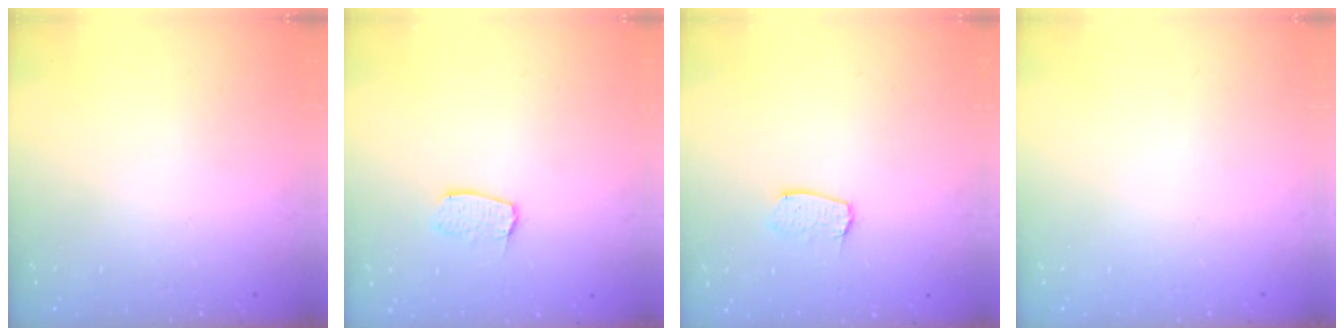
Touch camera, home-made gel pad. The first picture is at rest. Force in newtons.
{"total": 6.1, "press": 6.1, "slide": 0.2}
{"total": 6.0, "press": 6.0, "slide": 0.3}
{"total": 0.0}